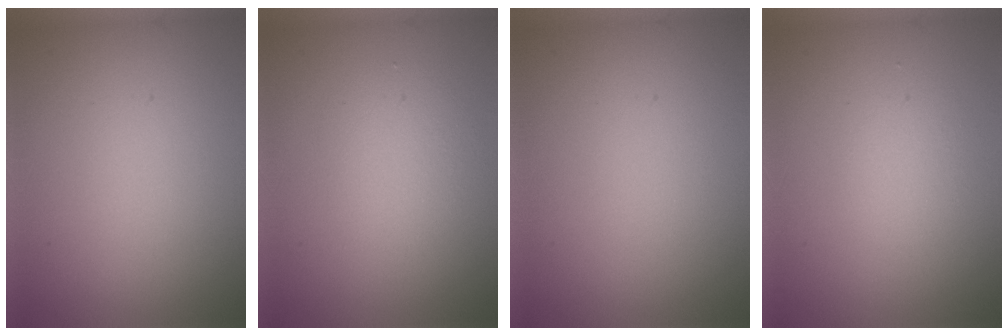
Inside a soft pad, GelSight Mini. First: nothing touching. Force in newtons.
{"total": 2.2, "press": 2.2, "slide": 0.0}
{"total": 0.0}
{"total": 1.5, "press": 1.5, "slide": 0.1}